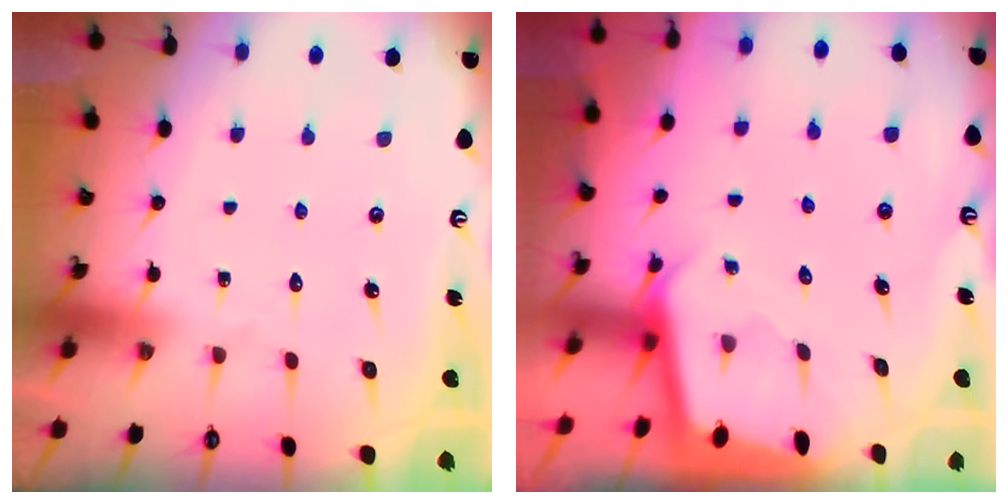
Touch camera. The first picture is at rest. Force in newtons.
{"total": 2.1, "press": 2.1, "slide": 0.0}